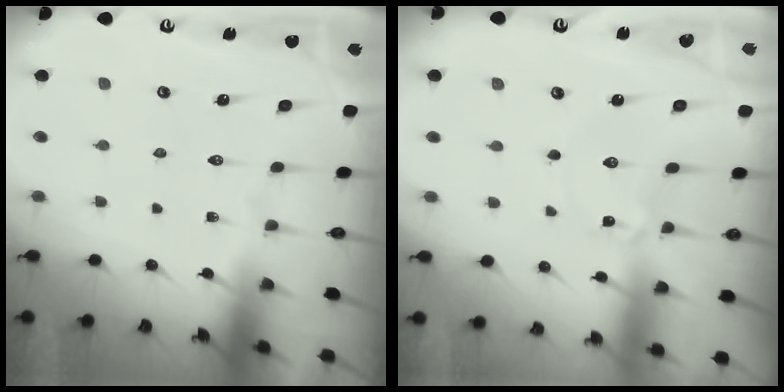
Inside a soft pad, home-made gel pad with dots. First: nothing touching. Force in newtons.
{"total": 0.8, "press": 0.8, "slide": 0.1}